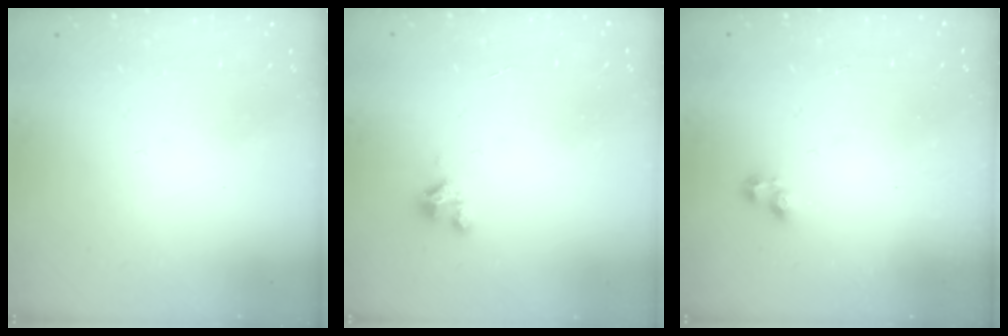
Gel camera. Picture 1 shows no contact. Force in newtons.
{"total": 5.0, "press": 5.0, "slide": 0.4}
{"total": 1.9, "press": 1.9, "slide": 0.3}